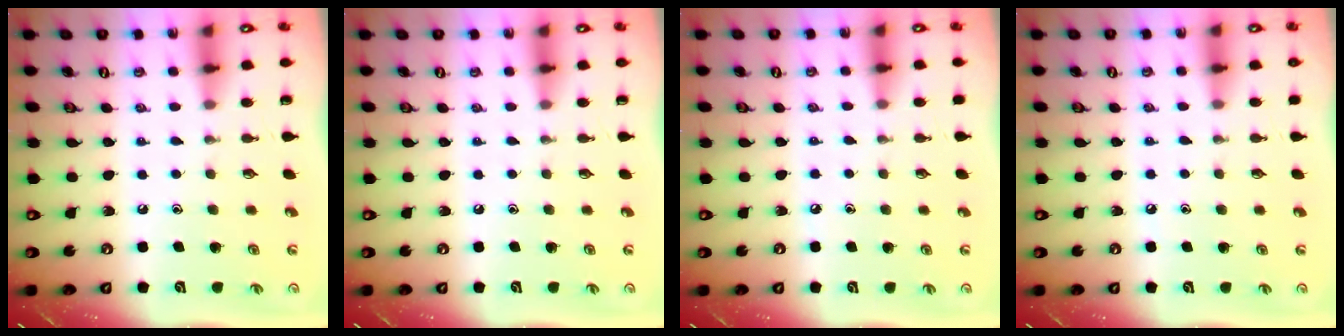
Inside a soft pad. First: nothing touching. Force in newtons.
{"total": 0.0}
{"total": 2.3, "press": 2.3, "slide": 0.4}
{"total": 3.6, "press": 3.6, "slide": 0.5}